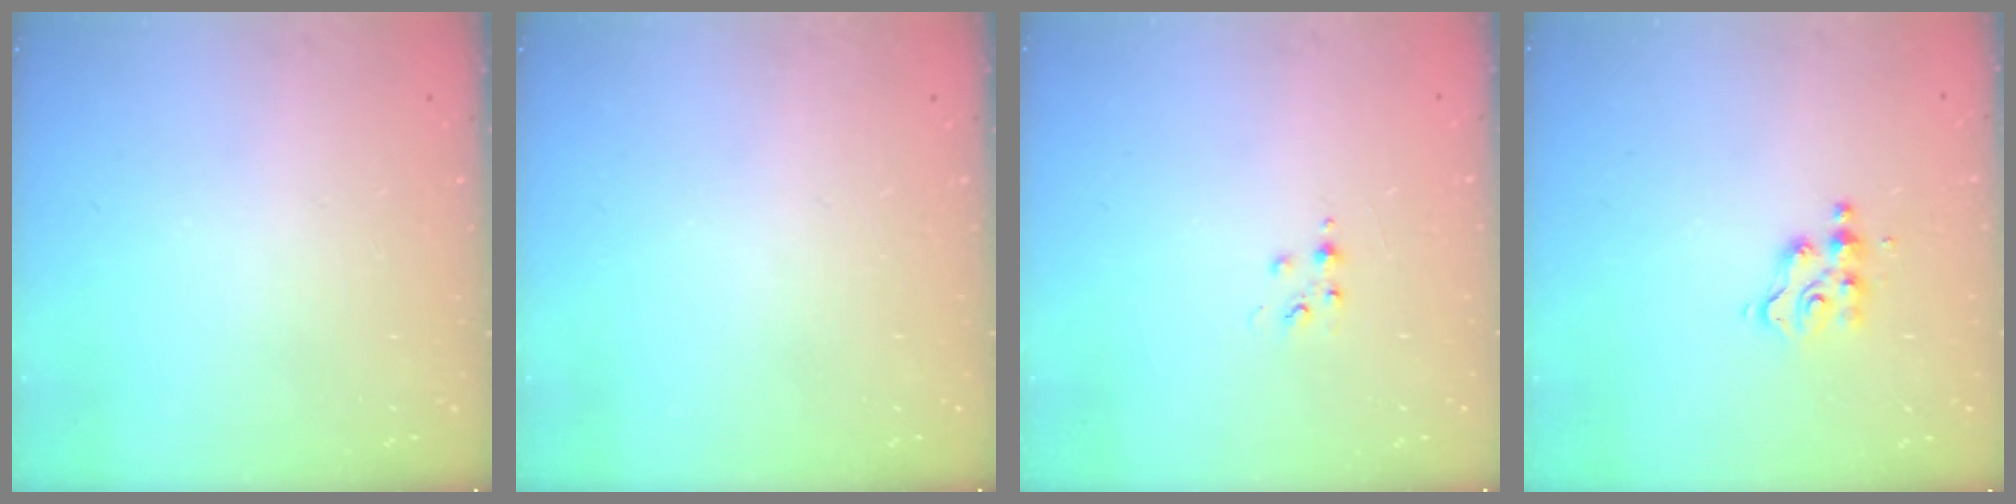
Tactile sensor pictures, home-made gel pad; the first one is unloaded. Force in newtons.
{"total": 0.0}
{"total": 4.3, "press": 4.2, "slide": 0.6}
{"total": 4.3, "press": 4.3, "slide": 0.1}